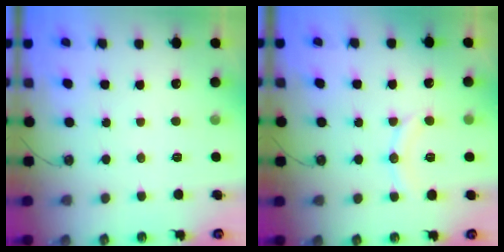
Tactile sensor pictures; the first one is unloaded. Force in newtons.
{"total": 8.0, "press": 8.0, "slide": 0.9}